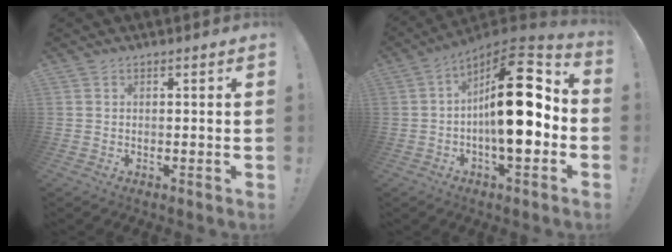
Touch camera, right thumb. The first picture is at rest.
{"total": 21.7, "force": [0.1, 8.4, 20.0], "torque": [-0.298, 0.001, -0.004]}